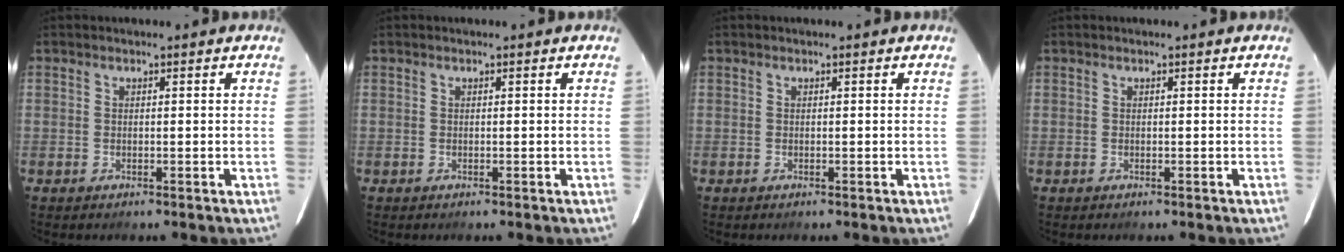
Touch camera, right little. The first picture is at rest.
{"total": 0.0}
{"total": 0.0}
{"total": 0.0}